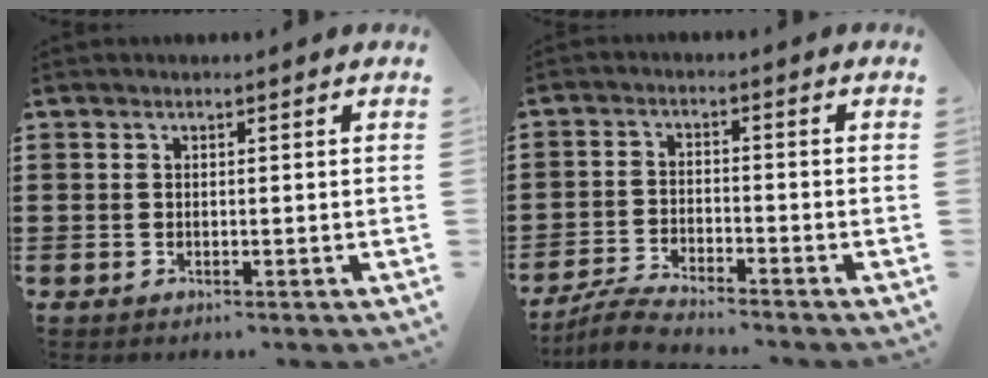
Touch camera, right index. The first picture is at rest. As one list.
[{"total": 4.0, "force": [-3.9, 0.1, 1.1], "torque": [-0.025, 0.002, -0.079]}]